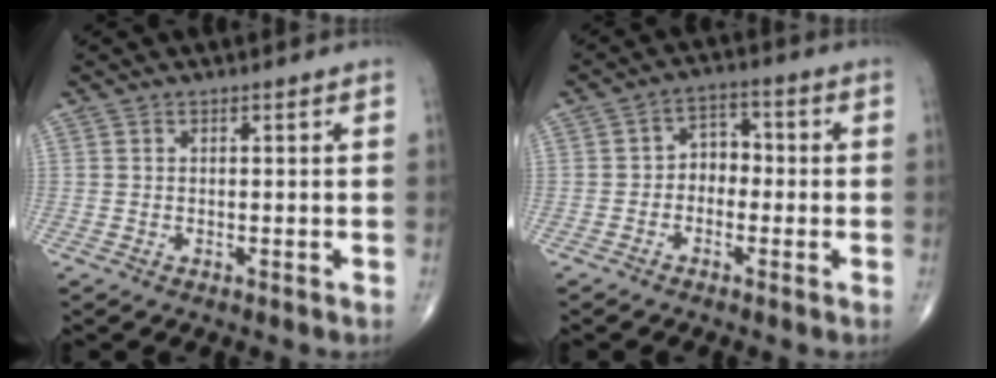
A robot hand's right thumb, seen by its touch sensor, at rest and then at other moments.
{"total": 4.6, "force": [-1.0, 3.5, 2.7], "torque": [-0.018, 0.023, -0.032]}